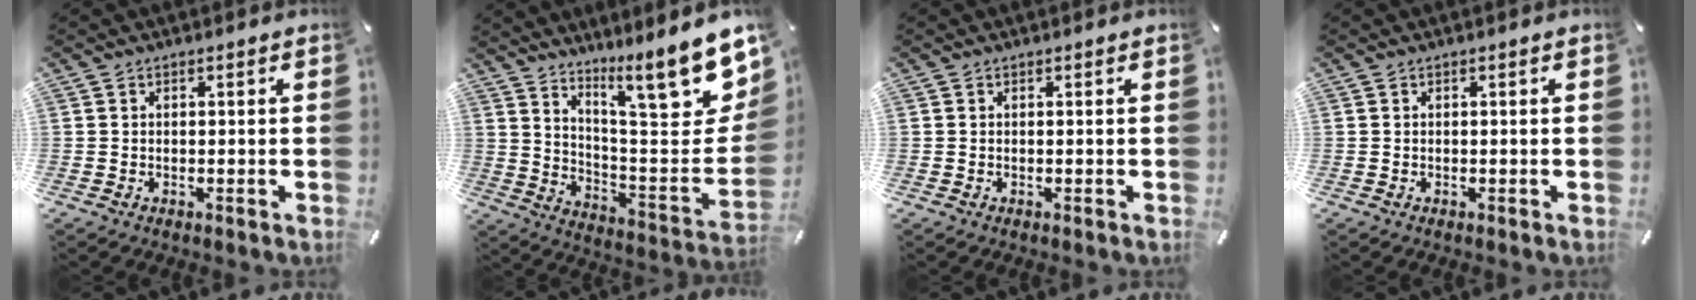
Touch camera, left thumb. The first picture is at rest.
{"total": 20.1, "force": [13.7, 5.0, 13.8], "torque": [-0.184, -0.117, 0.217]}
{"total": 0.0}
{"total": 0.0}